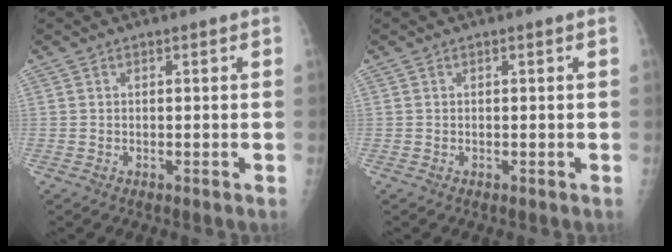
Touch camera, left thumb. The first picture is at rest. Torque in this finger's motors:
{"motor_torque": [0.00, 0.00, 0.00, 0.00, 0.00]}